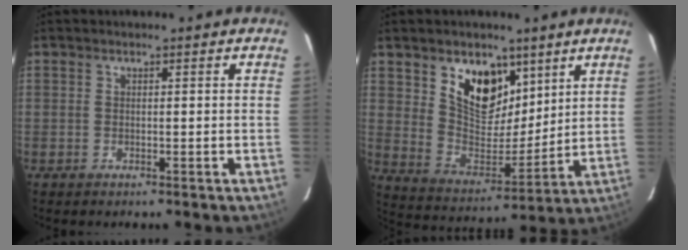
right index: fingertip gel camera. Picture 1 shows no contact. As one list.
[{"total": 13.8, "force": [7.8, 8.2, 7.9], "torque": [-0.139, -0.008, 0.149]}]